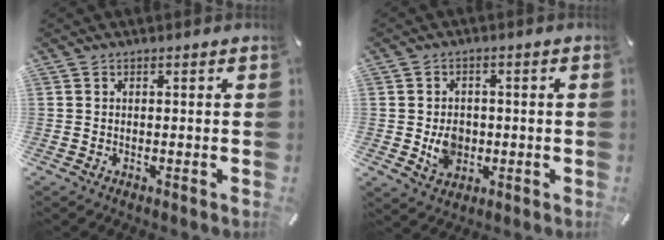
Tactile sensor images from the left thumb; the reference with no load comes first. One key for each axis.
{"total": 6.4, "fx": -0.9, "fy": 5.4, "fz": 3.2, "tx": -0.047, "ty": -0.003, "tz": -0.016}